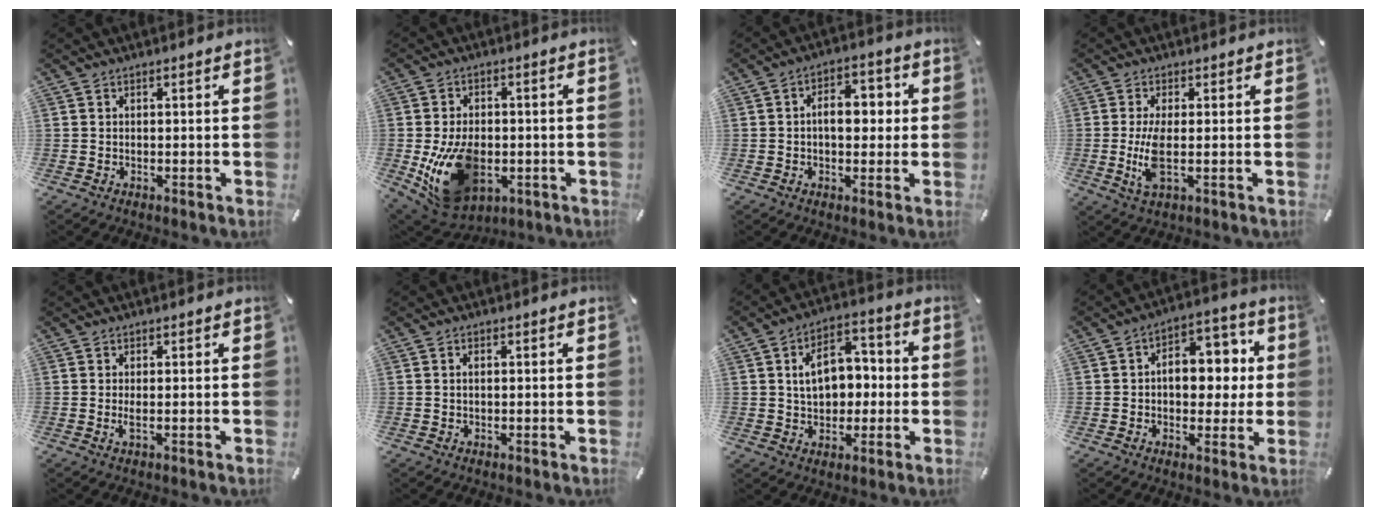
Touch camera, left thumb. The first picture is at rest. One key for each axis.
{"total": 16.7, "fx": -3.2, "fy": 11.4, "fz": 11.8, "tx": -0.226, "ty": -0.002, "tz": -0.046}
{"total": 7.4, "fx": -0.1, "fy": 4.8, "fz": 5.7, "tx": -0.075, "ty": 0.005, "tz": -0.009}
{"total": 7.0, "fx": -0.4, "fy": 2.1, "fz": 6.6, "tx": -0.150, "ty": -0.019, "tz": -0.009}
{"total": 1.8, "fx": 0.0, "fy": 0.1, "fz": 1.8, "tx": -0.034, "ty": -0.008, "tz": 0.001}
{"total": 1.0, "fx": 0.2, "fy": 0.5, "fz": 0.8, "tx": -0.018, "ty": 0.002, "tz": 0.003}
{"total": 10.8, "fx": 0.6, "fy": 8.1, "fz": 7.1, "tx": -0.099, "ty": 0.013, "tz": 0.010}
{"total": 11.2, "fx": 0.9, "fy": 7.8, "fz": 7.9, "tx": -0.099, "ty": 0.002, "tz": 0.012}